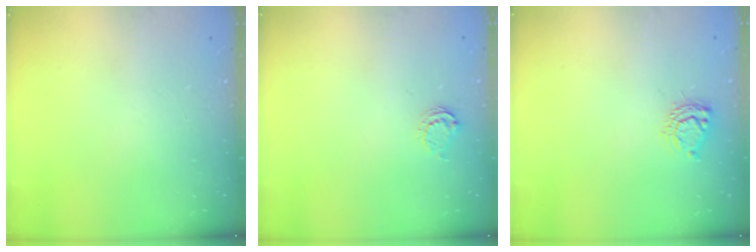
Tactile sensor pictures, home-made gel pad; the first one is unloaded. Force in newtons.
{"total": 5.1, "press": 5.1, "slide": 0.4}
{"total": 7.5, "press": 7.5, "slide": 0.5}